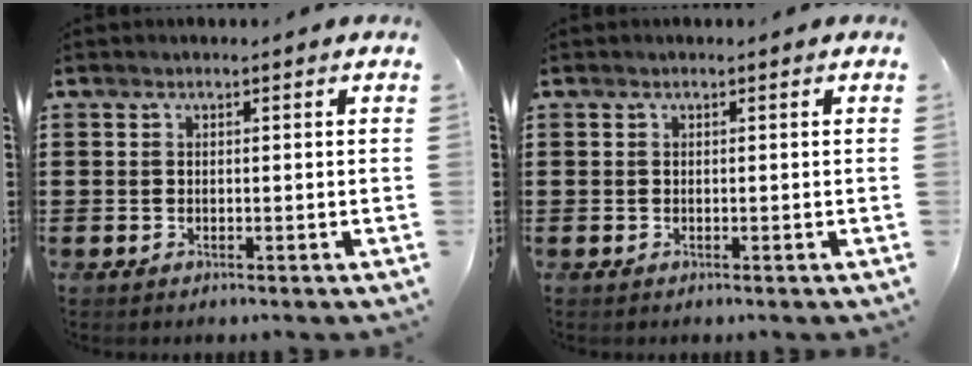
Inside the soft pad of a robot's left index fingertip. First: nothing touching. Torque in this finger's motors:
{"motor_torque": [0.00, 0.00, 0.00, 0.00]}